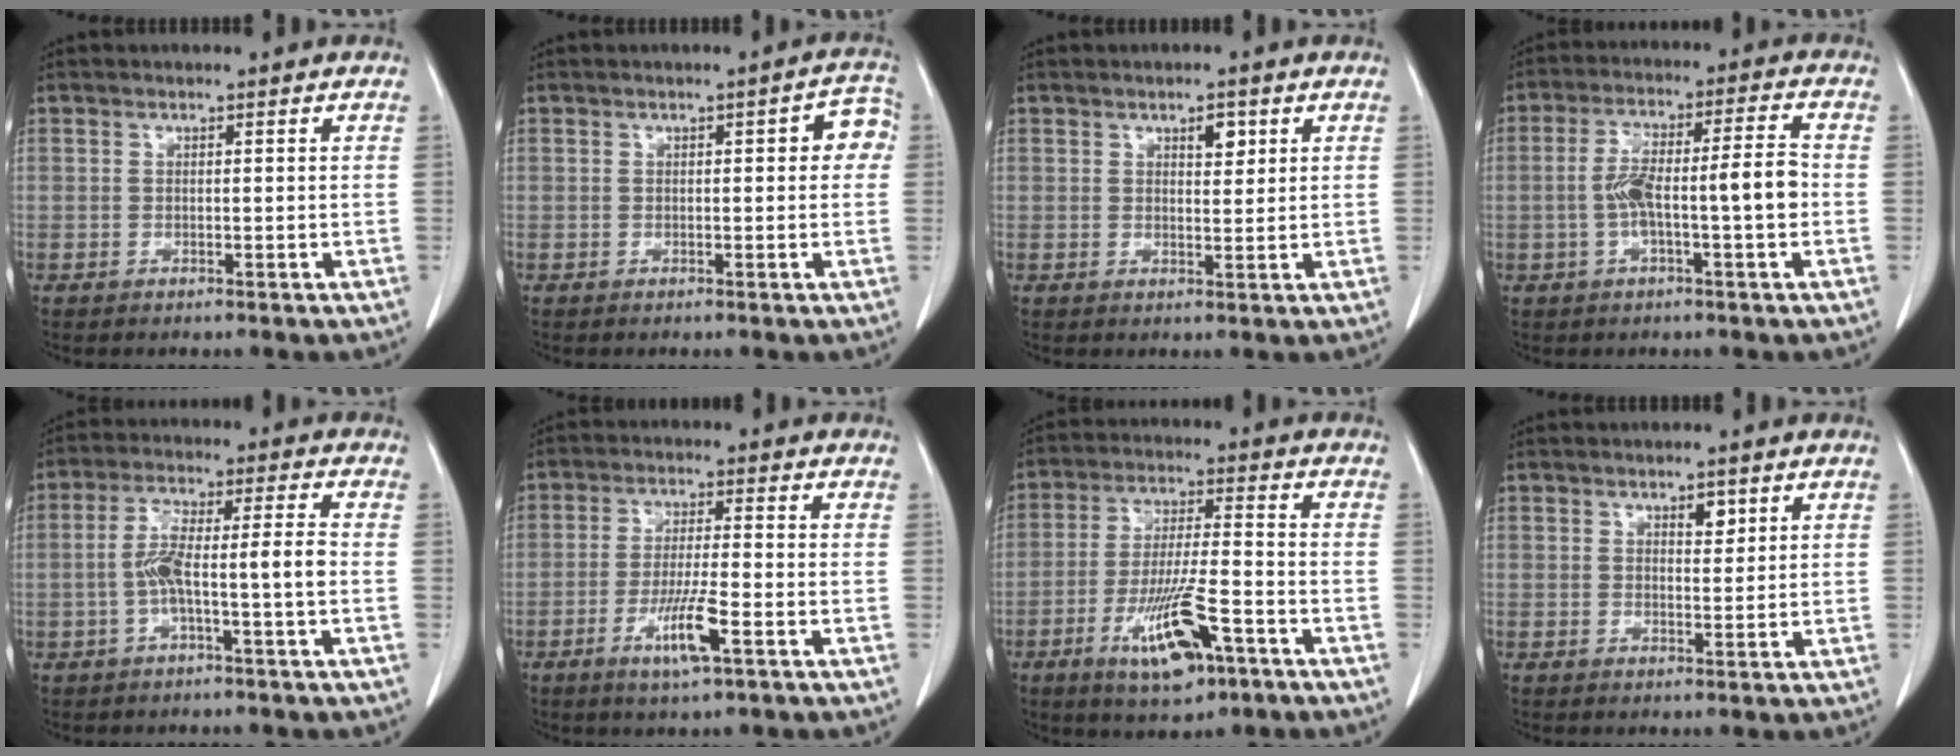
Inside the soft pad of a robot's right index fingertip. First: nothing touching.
{"total": 4.0, "force": [0.6, 1.5, 3.6], "torque": [-0.030, 0.019, 0.001]}
{"total": 2.6, "force": [1.4, 1.1, 2.0], "torque": [-0.029, -0.003, 0.023]}
{"total": 9.1, "force": [-1.5, 1.2, 8.9], "torque": [-0.161, 0.028, -0.024]}
{"total": 7.4, "force": [-1.6, 0.3, 7.2], "torque": [-0.140, 0.026, -0.027]}
{"total": 7.0, "force": [-3.1, 0.3, 6.2], "torque": [-0.120, -0.011, -0.054]}
{"total": 11.8, "force": [-5.8, 2.3, 10.0], "torque": [-0.189, -0.011, -0.093]}
{"total": 2.2, "force": [1.3, 0.9, 1.5], "torque": [-0.020, -0.004, 0.021]}